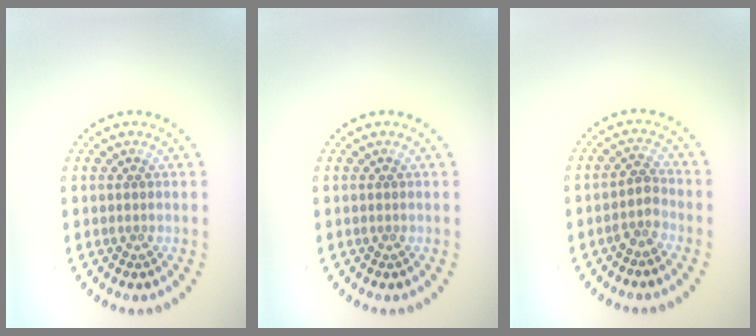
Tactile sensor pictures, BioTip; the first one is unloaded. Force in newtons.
{"total": 0.0}
{"total": 1.9, "press": 1.5, "slide": 1.2}